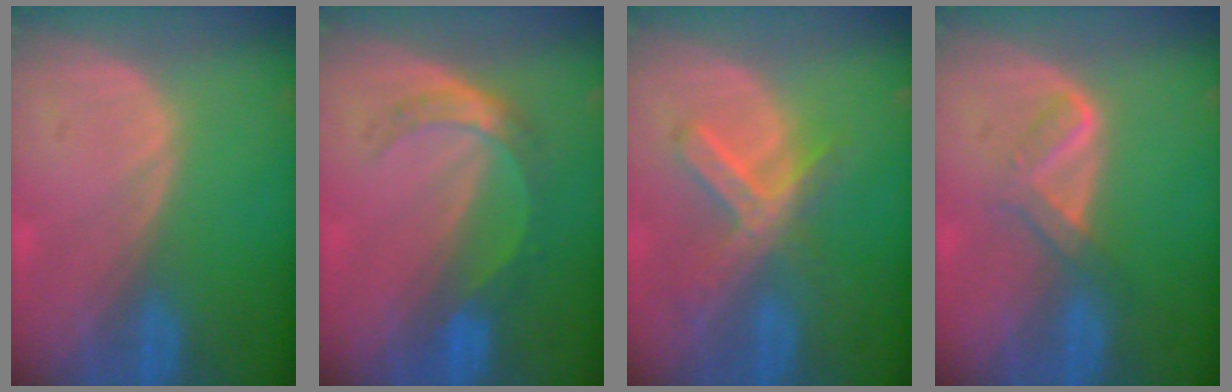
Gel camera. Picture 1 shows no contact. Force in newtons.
{"total": 5.4, "press": 4.7, "slide": 2.5}
{"total": 7.3, "press": 6.3, "slide": 3.7}
{"total": 3.6, "press": 3.6, "slide": 0.3}